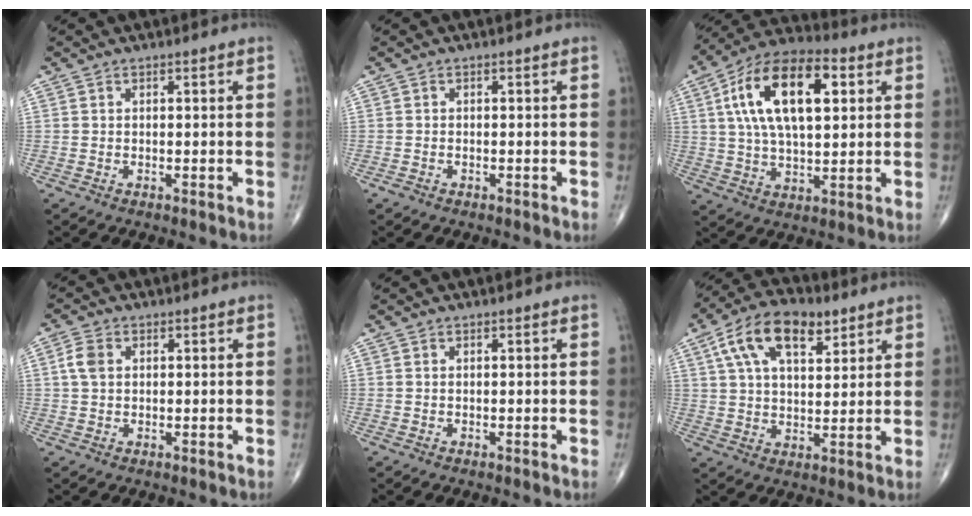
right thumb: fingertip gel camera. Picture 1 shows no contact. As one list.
[{"total": 0.8, "force": [-0.6, 0.5, 0.3], "torque": [-0.007, 0.002, -0.011]}, {"total": 18.9, "force": [5.1, 9.1, 15.7], "torque": [-0.266, 0.010, 0.081]}, {"total": 3.5, "force": [0.7, 2.5, 2.4], "torque": [-0.055, 0.007, 0.011]}, {"total": 0.0}, {"total": 14.4, "force": [6.8, 7.4, 10.3], "torque": [-0.161, -0.003, 0.114]}]